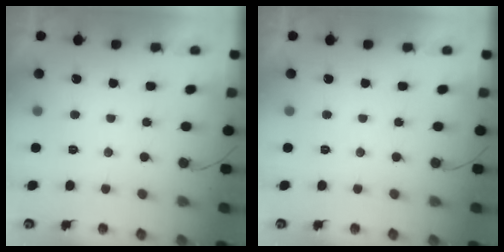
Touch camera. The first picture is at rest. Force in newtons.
{"total": 0.0}